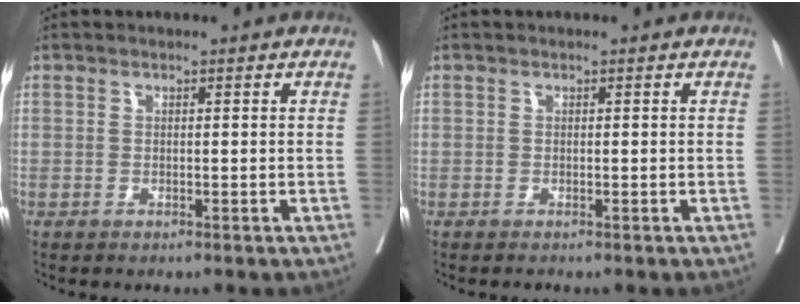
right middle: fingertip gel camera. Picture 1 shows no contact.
{"total": 0.0}